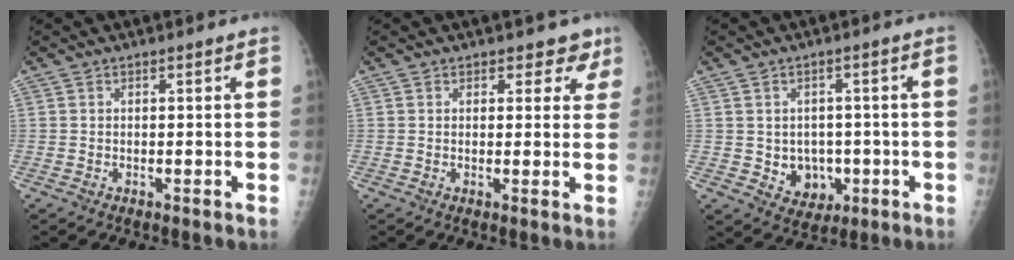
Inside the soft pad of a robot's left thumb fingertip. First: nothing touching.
{"total": 3.9, "force": [2.7, 2.6, 0.8], "torque": [0.027, -0.014, 0.024]}
{"total": 7.5, "force": [-1.5, 6.4, 3.6], "torque": [-0.016, 0.010, -0.008]}